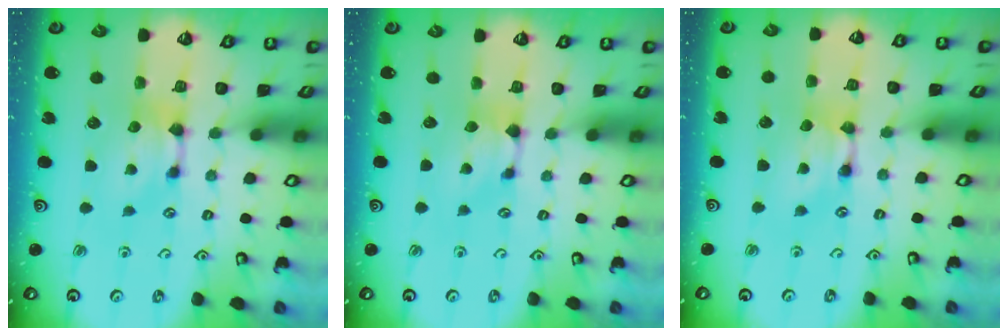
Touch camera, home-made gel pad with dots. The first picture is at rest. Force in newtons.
{"total": 0.9, "press": 0.6, "slide": 0.6}
{"total": 1.8, "press": 1.8, "slide": 0.1}